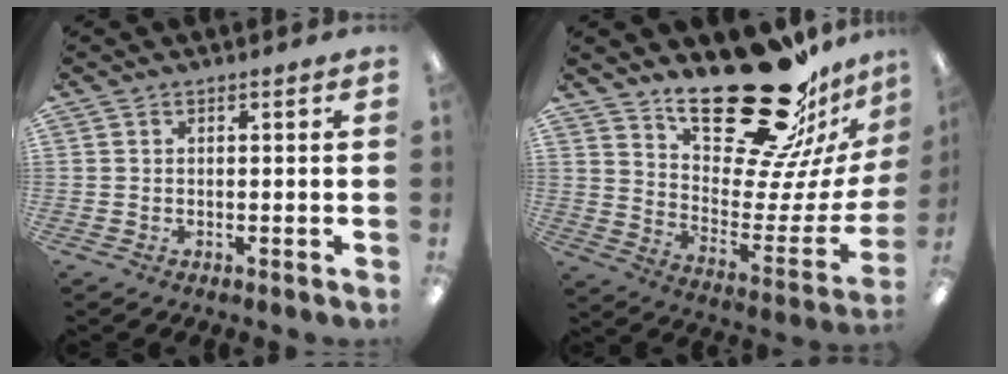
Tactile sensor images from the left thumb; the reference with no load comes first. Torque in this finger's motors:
{"motor_torque": [2.20, 1.40, 1.36, -1.39, 0.09]}